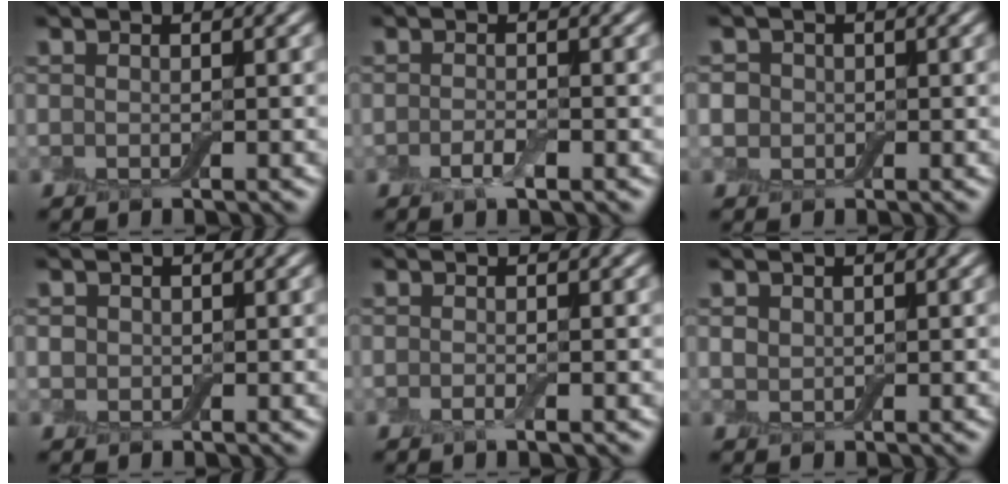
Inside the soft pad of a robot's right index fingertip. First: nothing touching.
{"total": 1.6, "force": [-0.8, 0.4, 1.3], "torque": [-0.028, -0.002, -0.018]}
{"total": 2.6, "force": [0.3, 2.4, 1.1], "torque": [-0.006, 0.010, -0.015]}
{"total": 0.8, "force": [0.0, 0.8, 0.2], "torque": [-0.002, -0.001, -0.003]}
{"total": 1.1, "force": [-0.5, 0.3, 1.0], "torque": [-0.017, -0.006, -0.012]}
{"total": 0.9, "force": [0.3, 0.7, 0.3], "torque": [-0.007, -0.002, 0.007]}